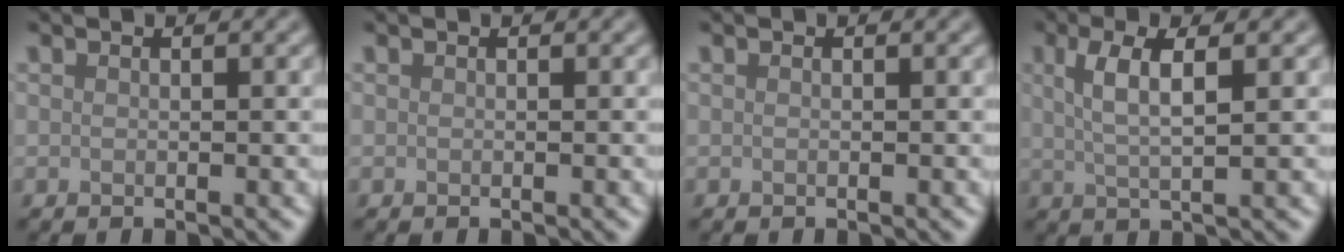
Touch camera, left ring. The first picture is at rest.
{"total": 0.0}
{"total": 0.0}
{"total": 4.0, "force": [1.2, 0.9, 3.8], "torque": [-0.077, 0.000, 0.023]}